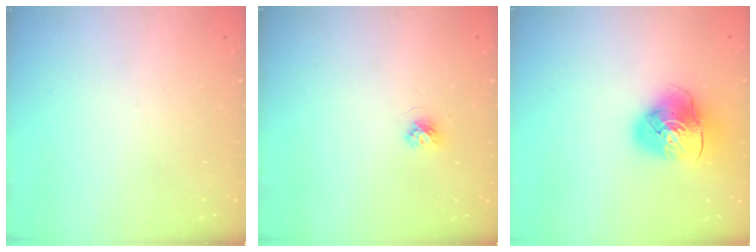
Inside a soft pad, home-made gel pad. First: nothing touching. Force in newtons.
{"total": 3.7, "press": 3.6, "slide": 0.4}
{"total": 10.6, "press": 10.5, "slide": 1.2}